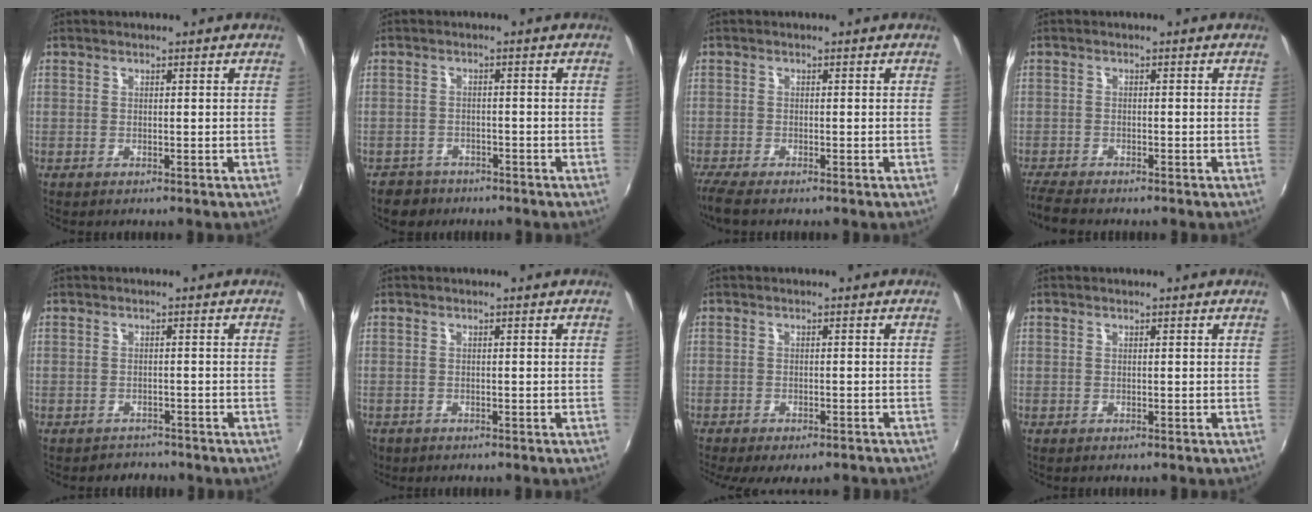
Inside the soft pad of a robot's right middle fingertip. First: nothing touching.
{"total": 3.9, "force": [-2.9, 2.5, 0.5], "torque": [-0.024, 0.003, -0.050]}
{"total": 3.2, "force": [-2.5, 0.2, 2.0], "torque": [-0.050, -0.016, -0.052]}
{"total": 4.0, "force": [-3.6, 0.3, 1.6], "torque": [-0.046, -0.022, -0.071]}
{"total": 2.7, "force": [-2.4, 1.2, -0.2], "torque": [-0.004, 0.000, -0.039]}
{"total": 2.6, "force": [-1.7, 1.8, 0.8], "torque": [-0.023, -0.008, -0.028]}
{"total": 7.7, "force": [-6.1, 2.1, 4.2], "torque": [-0.091, -0.032, -0.089]}
{"total": 0.0}